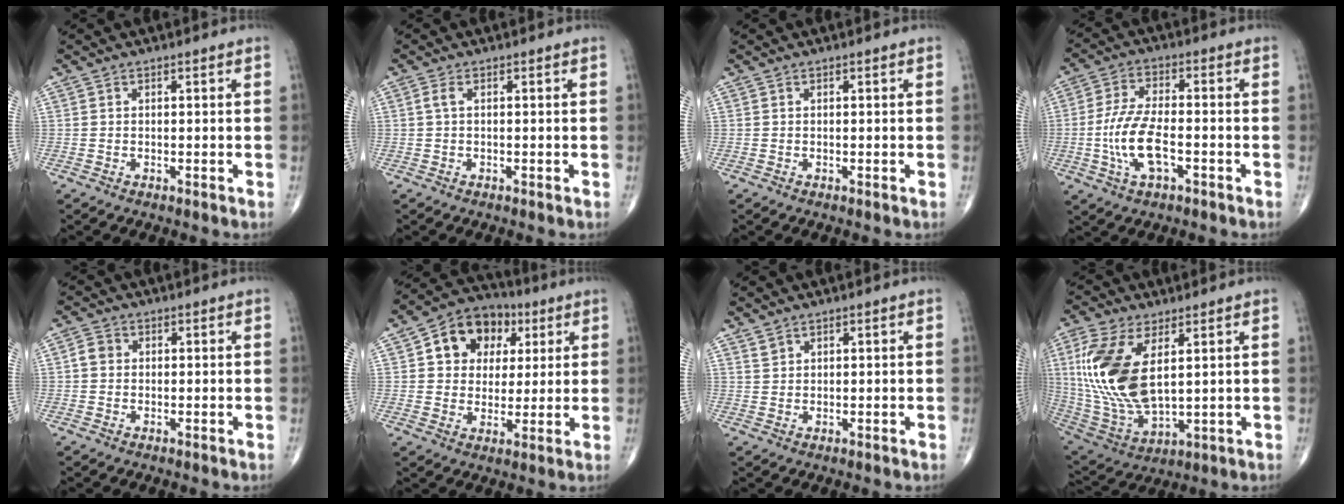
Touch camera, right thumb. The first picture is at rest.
{"total": 1.4, "force": [0.3, 0.5, 1.3], "torque": [-0.036, 0.006, 0.006]}
{"total": 0.0}
{"total": 10.1, "force": [-2.6, 4.3, 8.8], "torque": [-0.179, 0.015, -0.051]}
{"total": 3.7, "force": [0.2, 3.3, 1.6], "torque": [-0.018, 0.010, -0.004]}
{"total": 12.8, "force": [4.2, 10.1, 6.7], "torque": [-0.059, 0.001, 0.061]}
{"total": 1.4, "force": [1.2, 0.7, 0.3], "torque": [0.003, -0.002, 0.023]}
{"total": 18.4, "force": [4.3, 9.1, 15.4], "torque": [-0.325, -0.021, 0.093]}